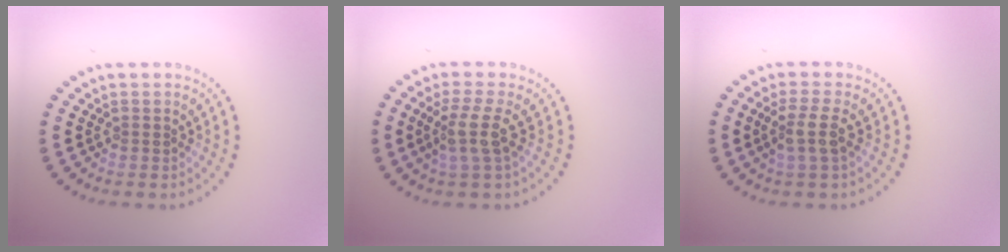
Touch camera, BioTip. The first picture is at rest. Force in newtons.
{"total": 3.0, "press": 2.3, "slide": 1.9}
{"total": 2.4, "press": 2.0, "slide": 1.3}